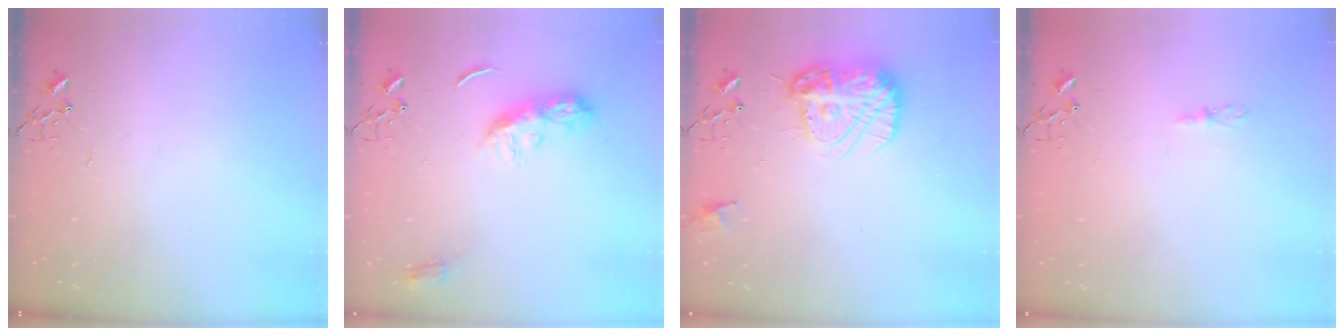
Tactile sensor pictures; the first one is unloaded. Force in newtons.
{"total": 10.4, "press": 10.4, "slide": 0.2}
{"total": 15.6, "press": 15.5, "slide": 1.6}
{"total": 4.4, "press": 4.3, "slide": 0.5}